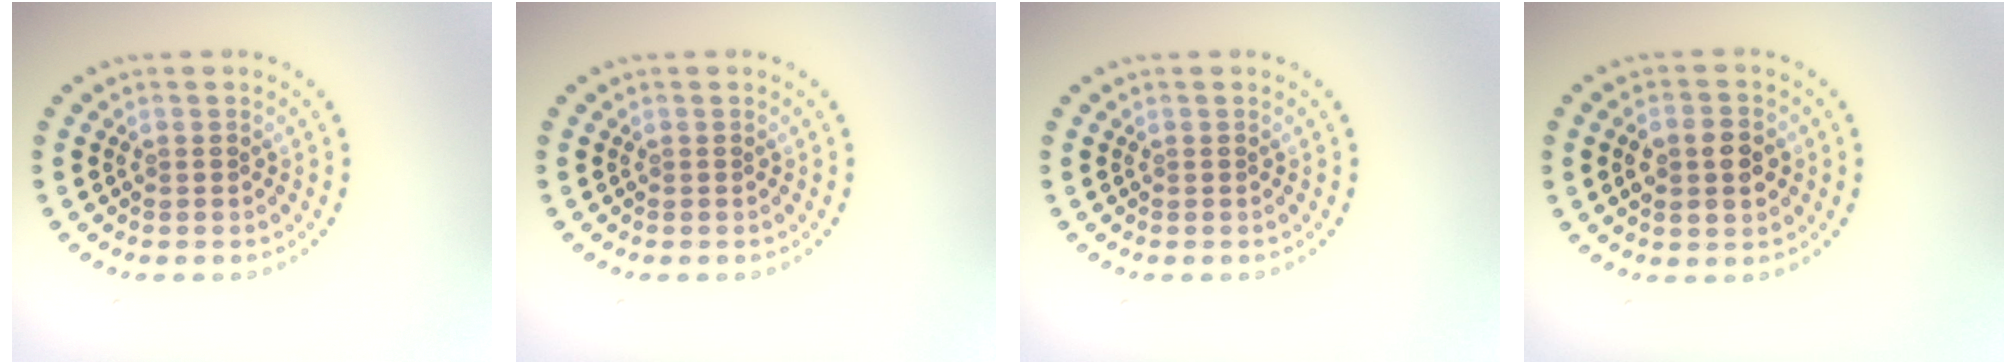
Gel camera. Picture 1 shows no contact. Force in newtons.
{"total": 0.0}
{"total": 0.0}
{"total": 3.7, "press": 3.7, "slide": 0.2}